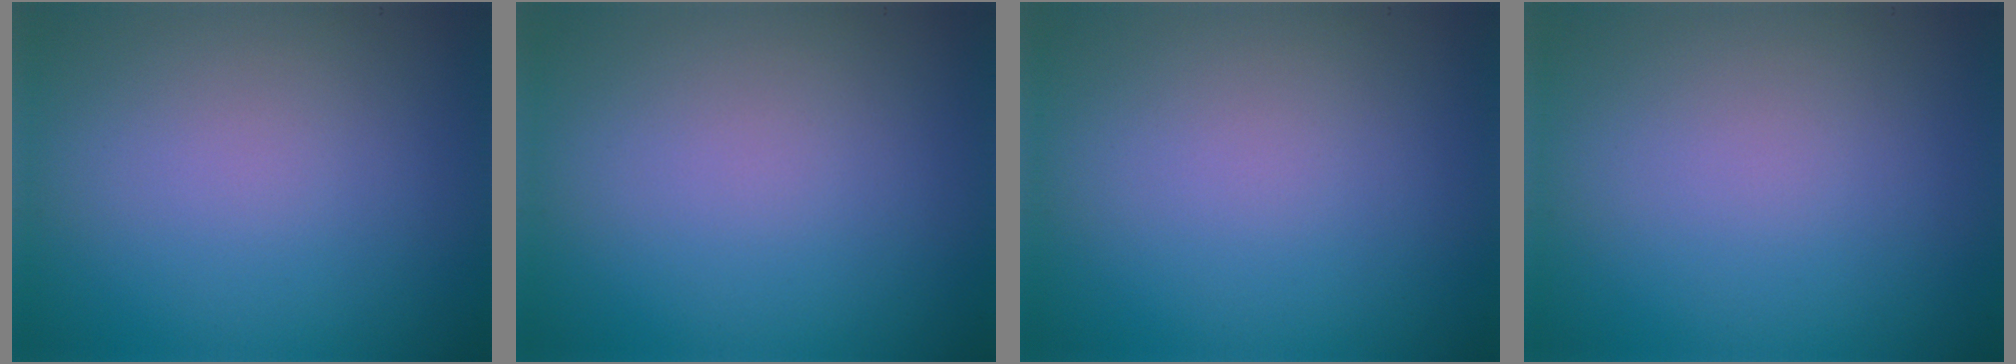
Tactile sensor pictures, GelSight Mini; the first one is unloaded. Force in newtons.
{"total": 0.0}
{"total": 0.0}
{"total": 0.0}